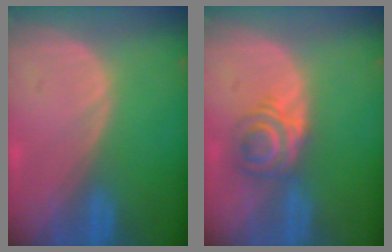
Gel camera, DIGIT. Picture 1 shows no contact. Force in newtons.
{"total": 5.9, "press": 4.9, "slide": 3.3}